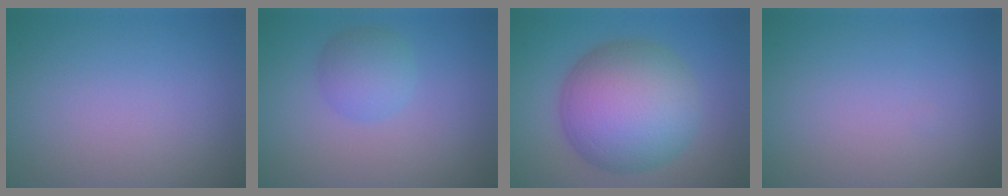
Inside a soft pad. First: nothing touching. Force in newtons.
{"total": 2.7, "press": 2.7, "slide": 0.1}
{"total": 11.2, "press": 11.1, "slide": 0.4}
{"total": 0.0}